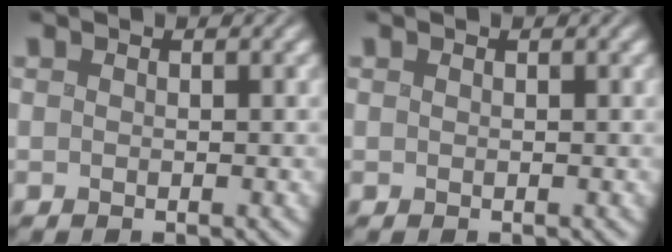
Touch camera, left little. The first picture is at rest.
{"total": 0.0}